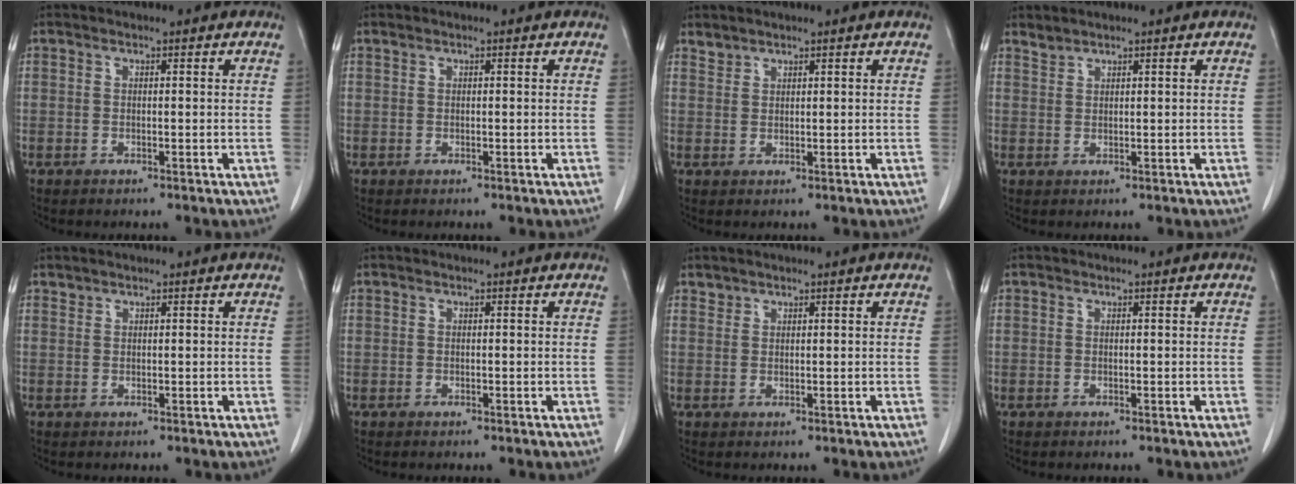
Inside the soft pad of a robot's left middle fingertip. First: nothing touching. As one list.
[{"total": 0.0}, {"total": 1.3, "force": [1.2, 0.3, -0.2], "torque": [0.004, 0.002, 0.024]}, {"total": 1.1, "force": [1.1, 0.0, -0.1], "torque": [-0.003, 0.002, 0.026]}, {"total": 0.5, "force": [0.5, 0.1, -0.1], "torque": [-0.001, 0.001, 0.009]}, {"total": 0.0}, {"total": 0.9, "force": [0.8, 0.4, -0.2], "torque": [0.006, 0.002, 0.014]}, {"total": 0.0}]